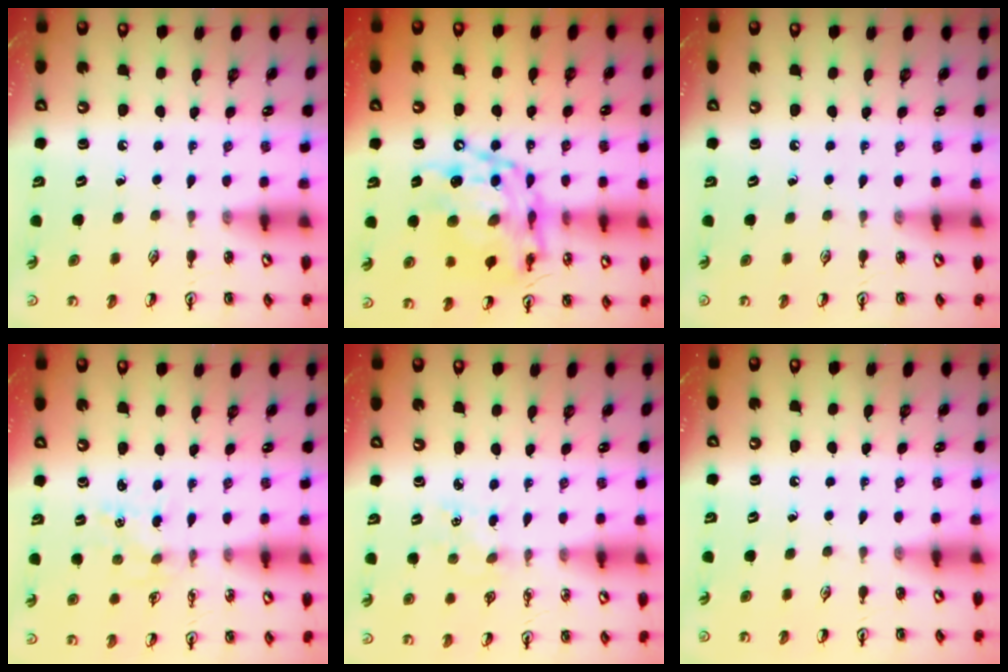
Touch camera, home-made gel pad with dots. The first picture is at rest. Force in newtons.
{"total": 16.6, "press": 16.5, "slide": 1.5}
{"total": 0.0}
{"total": 1.6, "press": 1.5, "slide": 0.2}
{"total": 5.0, "press": 5.0, "slide": 0.6}
{"total": 0.0}